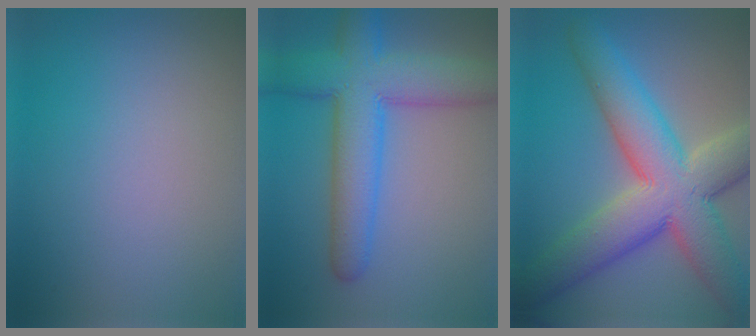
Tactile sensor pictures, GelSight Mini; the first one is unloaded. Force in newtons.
{"total": 8.4, "press": 8.4, "slide": 0.4}
{"total": 11.5, "press": 11.5, "slide": 0.5}